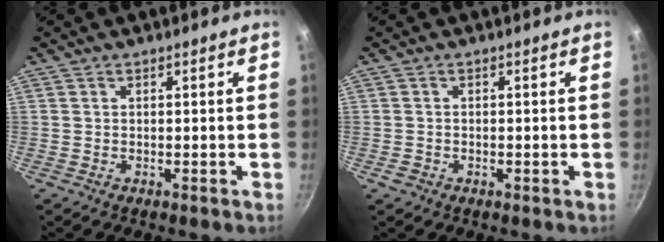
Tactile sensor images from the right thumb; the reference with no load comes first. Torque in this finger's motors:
{"motor_torque": [0.17, 0.02, 0.00, -0.35, -0.02]}